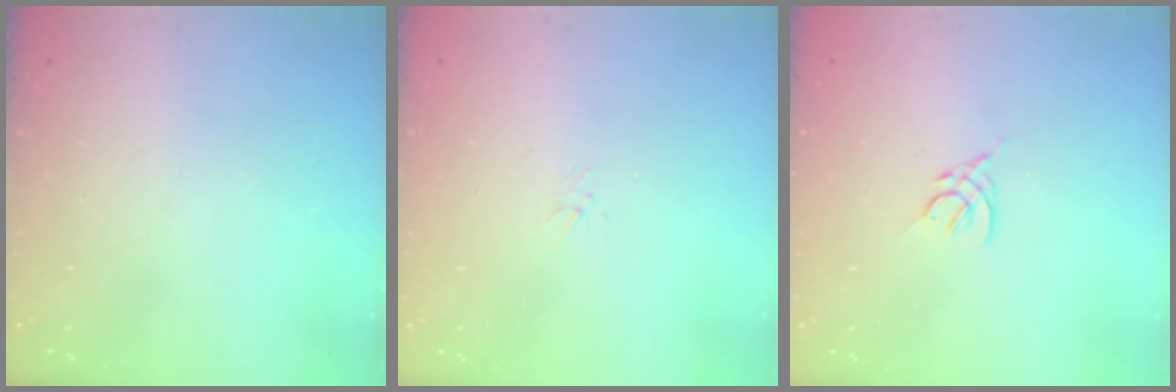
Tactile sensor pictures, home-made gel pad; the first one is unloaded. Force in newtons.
{"total": 1.5, "press": 1.5, "slide": 0.2}
{"total": 2.2, "press": 2.1, "slide": 0.6}